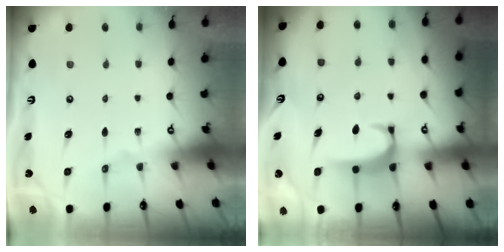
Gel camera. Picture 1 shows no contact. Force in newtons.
{"total": 1.8, "press": 1.7, "slide": 0.6}